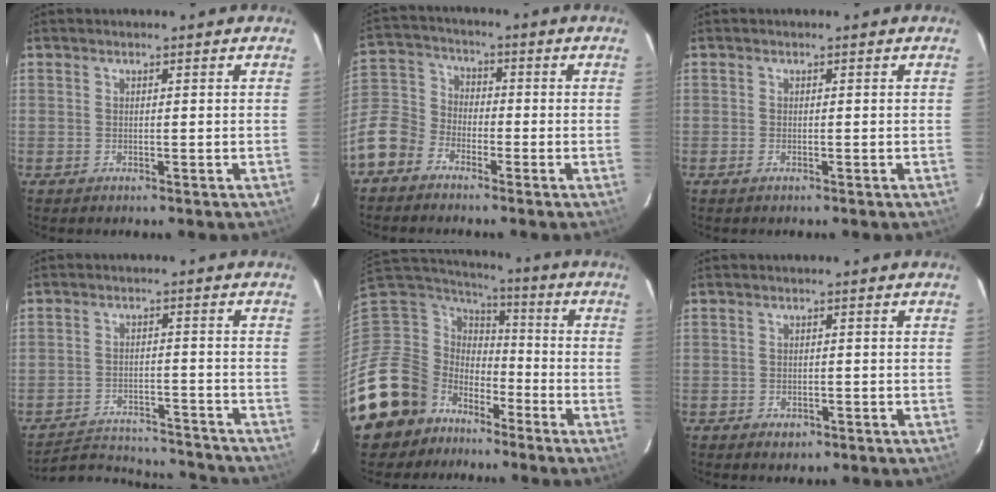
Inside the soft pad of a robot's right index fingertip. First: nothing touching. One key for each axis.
{"total": 10.1, "fx": -5.8, "fy": 7.5, "fz": 3.5, "tx": -0.090, "ty": 0.031, "tz": -0.127}
{"total": 0.7, "fx": -0.5, "fy": 0.3, "fz": 0.4, "tx": -0.008, "ty": -0.001, "tz": -0.010}
{"total": 16.5, "fx": -15.5, "fy": 4.1, "fz": 4.1, "tx": -0.092, "ty": 0.016, "tz": -0.204}
{"total": 18.2, "fx": -10.7, "fy": 13.9, "fz": 4.9, "tx": -0.144, "ty": 0.027, "tz": -0.179}
{"total": 2.3, "fx": -1.3, "fy": 1.7, "fz": 0.9, "tx": -0.018, "ty": 0.000, "tz": -0.015}